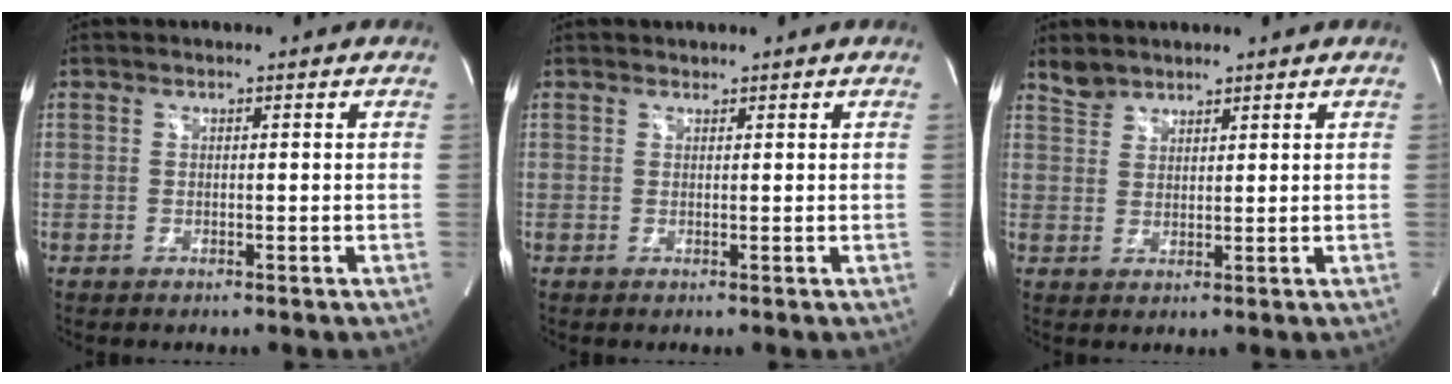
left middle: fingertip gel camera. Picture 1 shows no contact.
{"total": 0.9, "force": [0.8, 0.3, 0.0], "torque": [-0.004, 0.006, 0.015]}
{"total": 3.0, "force": [2.7, 1.2, 0.0], "torque": [-0.002, 0.007, 0.051]}